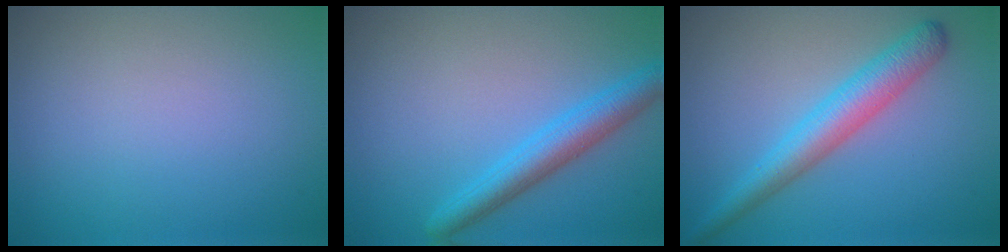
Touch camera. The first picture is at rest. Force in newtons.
{"total": 3.7, "press": 3.7, "slide": 0.1}
{"total": 4.3, "press": 4.3, "slide": 0.1}